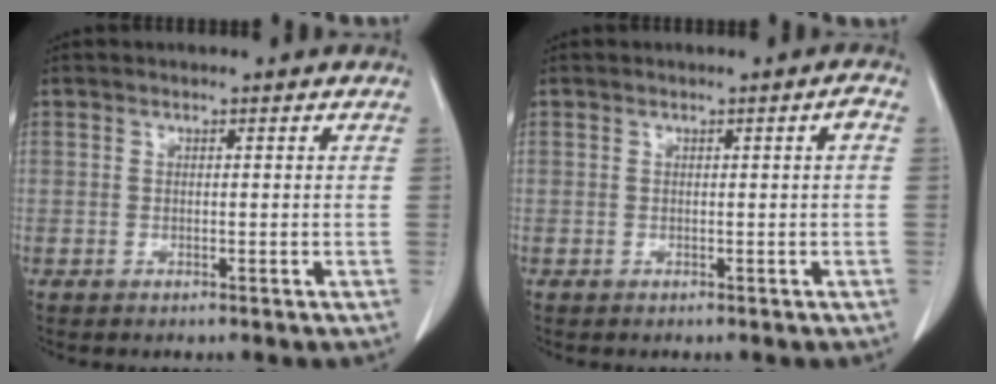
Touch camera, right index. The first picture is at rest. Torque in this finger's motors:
{"motor_torque": [0.27, -0.07, 0.10, 0.01]}